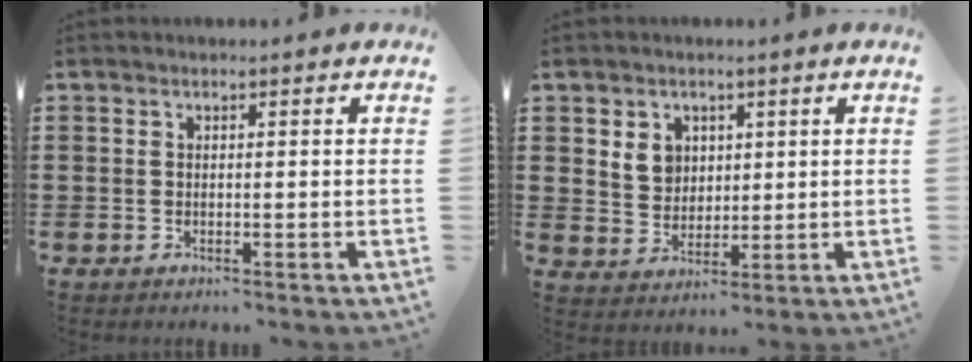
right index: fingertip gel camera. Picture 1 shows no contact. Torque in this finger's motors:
{"motor_torque": [0.17, 0.17, 0.08, 0.06]}